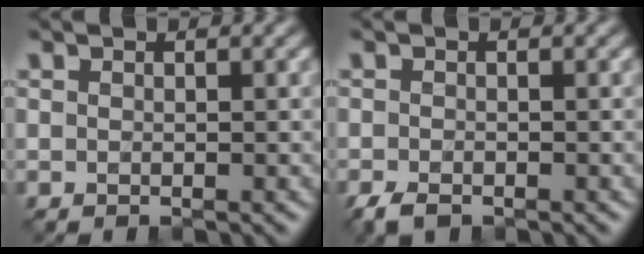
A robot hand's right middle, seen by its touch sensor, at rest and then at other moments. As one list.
[{"total": 1.9, "force": [-1.3, 0.8, 1.0], "torque": [-0.022, -0.006, -0.029]}]